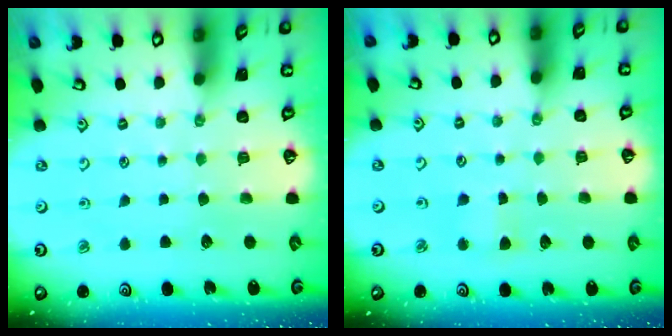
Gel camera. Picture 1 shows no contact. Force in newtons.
{"total": 3.1, "press": 3.1, "slide": 0.3}